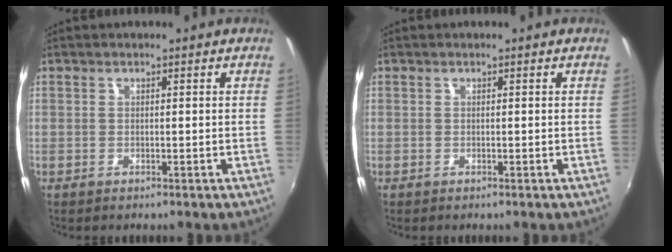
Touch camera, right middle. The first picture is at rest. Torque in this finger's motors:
{"motor_torque": [-0.05, 0.12, -0.01, 0.00]}